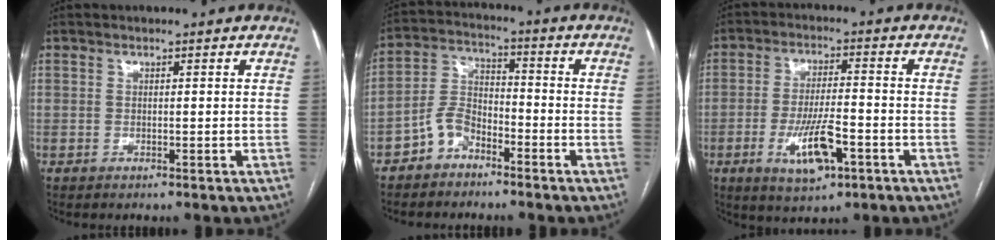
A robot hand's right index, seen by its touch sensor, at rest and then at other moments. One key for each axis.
{"total": 6.2, "fx": -4.0, "fy": 3.6, "fz": 3.0, "tx": -0.068, "ty": 0.018, "tz": -0.081}
{"total": 8.7, "fx": -3.5, "fy": 2.5, "fz": 7.6, "tx": -0.145, "ty": -0.006, "tz": -0.054}